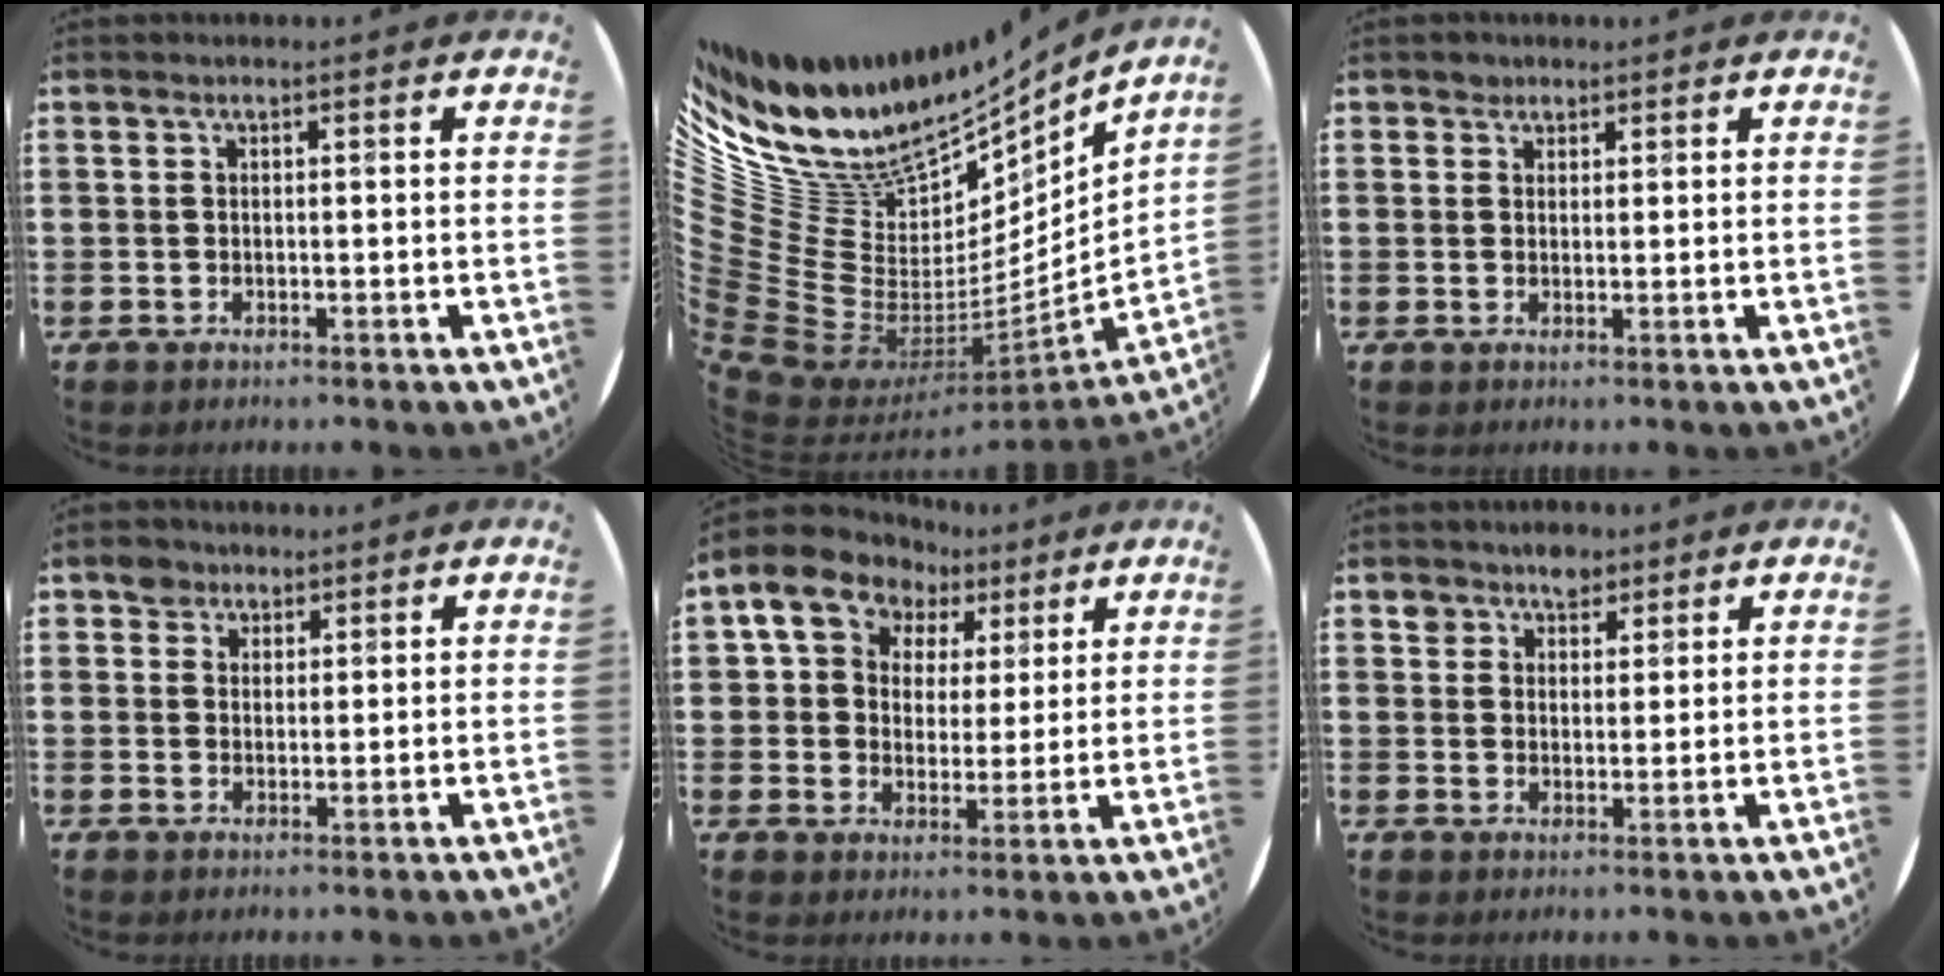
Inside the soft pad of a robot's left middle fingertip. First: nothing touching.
{"total": 11.3, "force": [6.5, 8.5, 3.6], "torque": [-0.125, -0.090, 0.122]}
{"total": 1.3, "force": [1.0, 0.7, -0.1], "torque": [0.007, -0.002, 0.019]}
{"total": 2.8, "force": [2.1, 1.8, 0.1], "torque": [0.008, 0.000, 0.038]}
{"total": 8.9, "force": [5.6, 6.5, 2.2], "torque": [-0.078, -0.013, 0.102]}
{"total": 3.3, "force": [2.5, 2.1, 0.6], "torque": [0.004, -0.001, 0.044]}